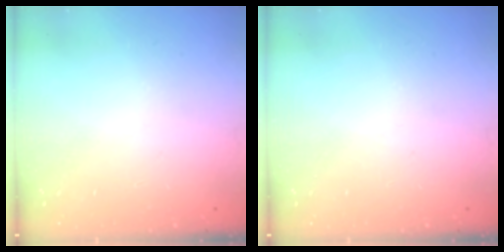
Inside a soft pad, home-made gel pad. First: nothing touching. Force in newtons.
{"total": 0.0}